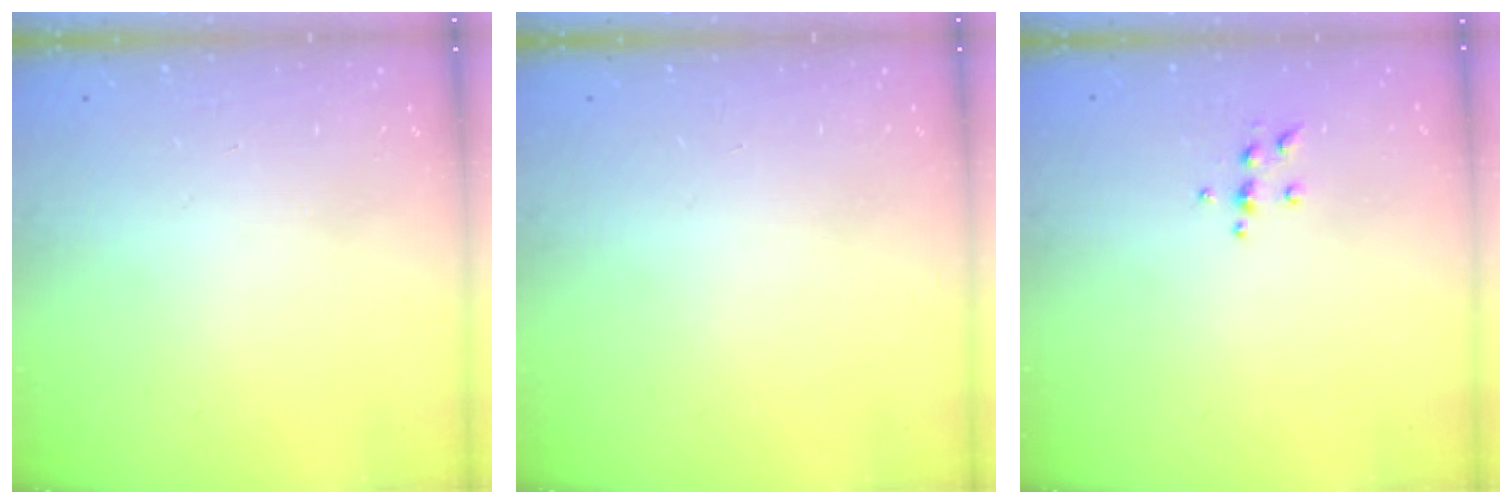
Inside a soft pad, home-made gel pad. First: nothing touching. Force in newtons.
{"total": 0.0}
{"total": 4.9, "press": 4.9, "slide": 0.7}